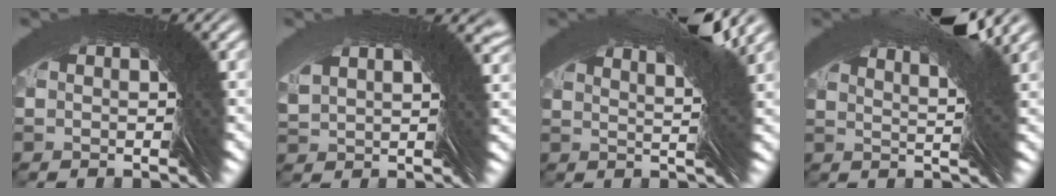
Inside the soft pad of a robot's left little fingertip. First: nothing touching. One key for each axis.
{"total": 3.9, "fx": 2.1, "fy": -3.1, "fz": -1.2, "tx": 0.041, "ty": 0.025, "tz": 0.034}
{"total": 7.8, "fx": 3.5, "fy": -6.6, "fz": -2.2, "tx": 0.048, "ty": 0.056, "tz": 0.050}
{"total": 8.0, "fx": 4.3, "fy": -6.4, "fz": -2.3, "tx": 0.041, "ty": 0.055, "tz": 0.063}